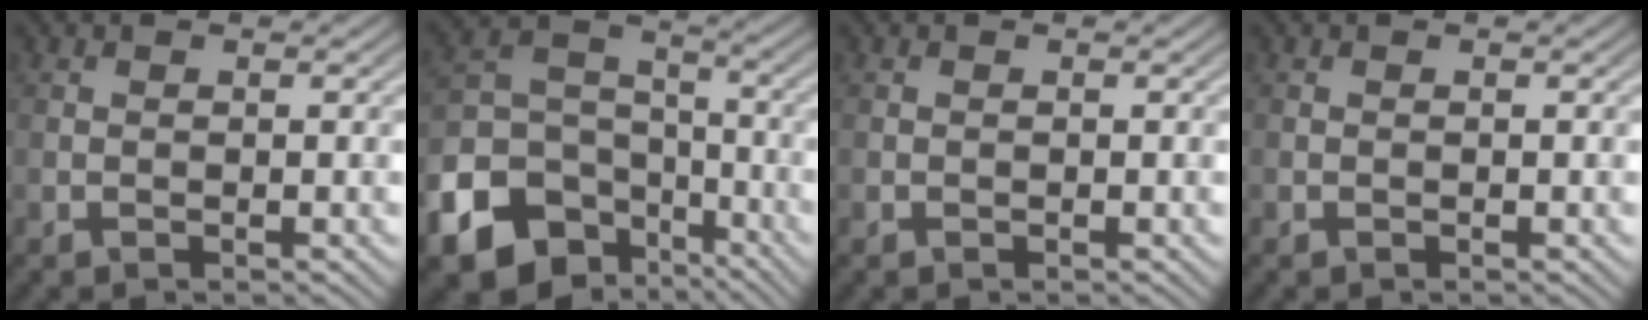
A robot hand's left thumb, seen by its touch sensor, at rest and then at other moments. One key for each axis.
{"total": 14.2, "fx": -7.6, "fy": 10.3, "fz": 6.2, "tx": -0.185, "ty": -0.036, "tz": -0.127}
{"total": 0.0}
{"total": 0.0}